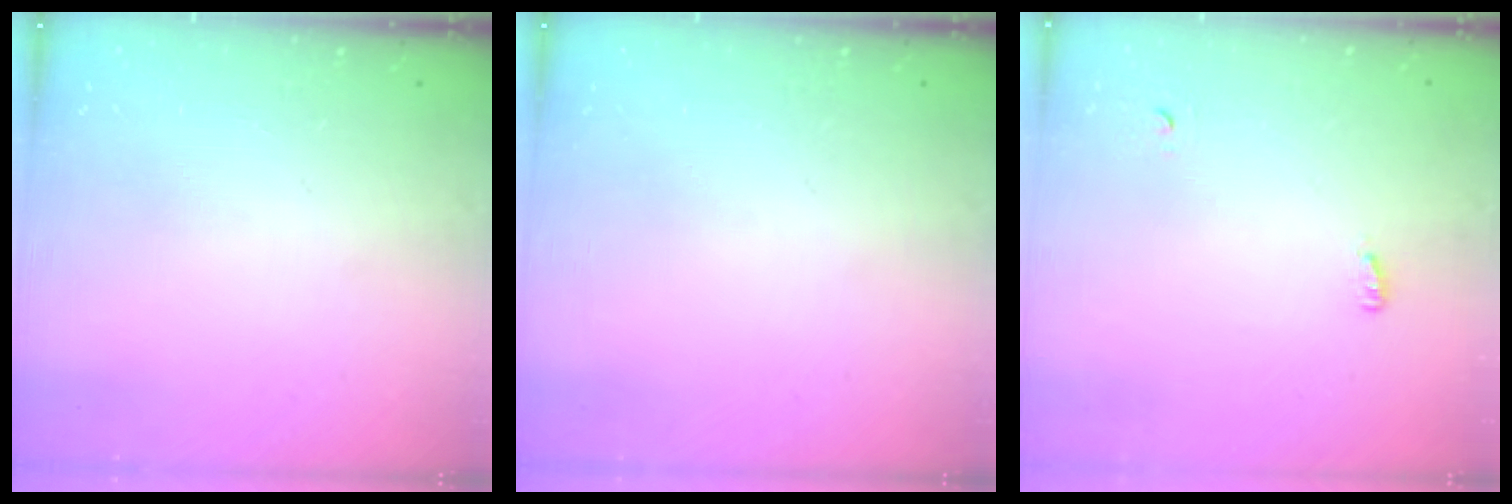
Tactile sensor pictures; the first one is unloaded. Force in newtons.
{"total": 0.0}
{"total": 2.8, "press": 2.7, "slide": 0.6}